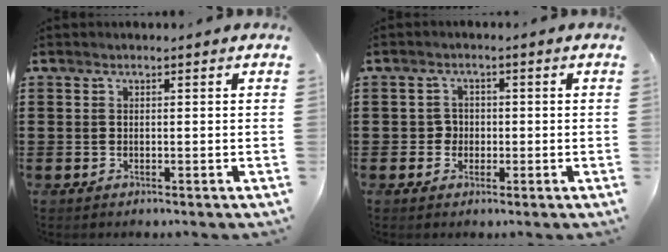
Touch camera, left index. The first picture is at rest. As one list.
[{"total": 2.3, "force": [-0.3, 2.1, 0.7], "torque": [-0.022, 0.006, -0.010]}]